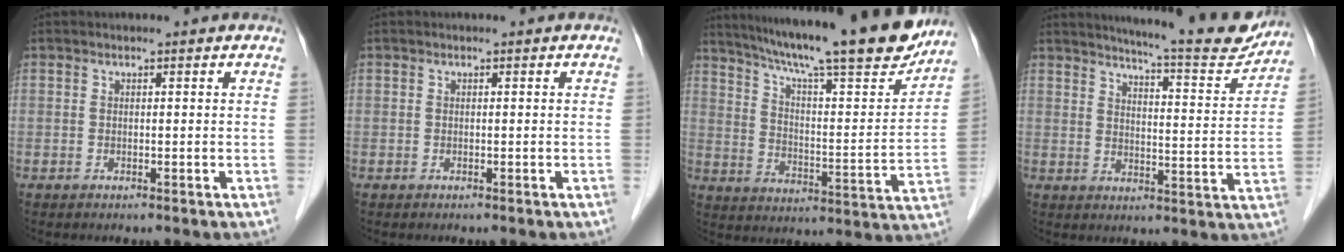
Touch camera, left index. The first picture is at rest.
{"total": 0.0}
{"total": 24.3, "force": [20.3, 1.9, 13.1], "torque": [-0.216, -0.020, 0.291]}
{"total": 14.7, "force": [13.7, 0.9, 5.3], "torque": [-0.077, -0.040, 0.170]}